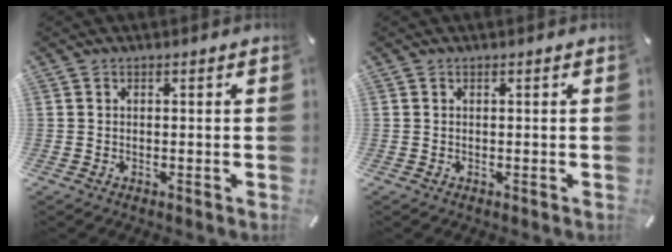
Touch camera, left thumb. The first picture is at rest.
{"total": 0.0}